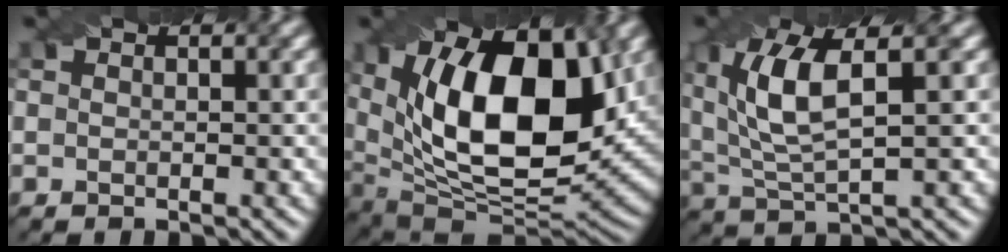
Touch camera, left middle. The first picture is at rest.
{"total": 16.4, "force": [3.9, 8.2, 13.6], "torque": [-0.204, 0.002, 0.071]}
{"total": 6.8, "force": [1.7, 2.3, 6.1], "torque": [-0.134, 0.010, 0.044]}